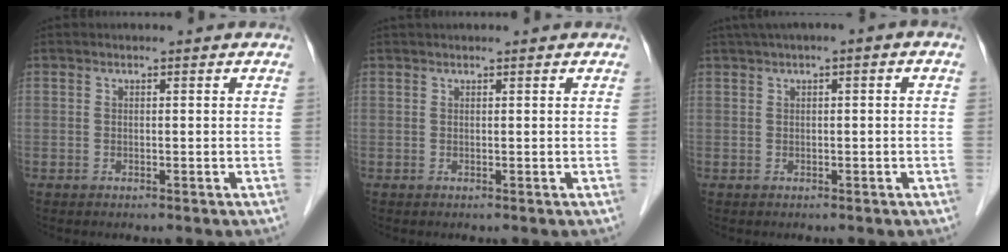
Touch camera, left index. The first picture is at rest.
{"total": 1.6, "force": [1.5, -0.1, 0.7], "torque": [-0.006, 0.027, 0.027]}
{"total": 3.2, "force": [1.1, 0.4, 2.9], "torque": [-0.053, 0.021, 0.018]}